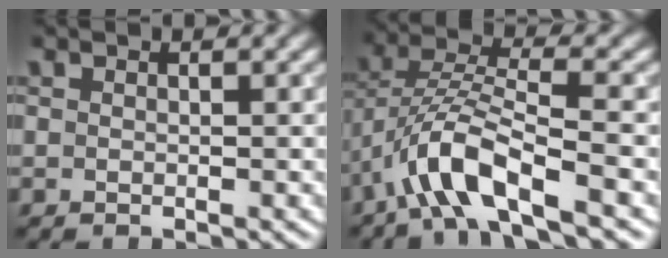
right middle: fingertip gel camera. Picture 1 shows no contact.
{"total": 7.0, "force": [-3.8, 1.9, 5.6], "torque": [-0.108, 0.005, -0.078]}